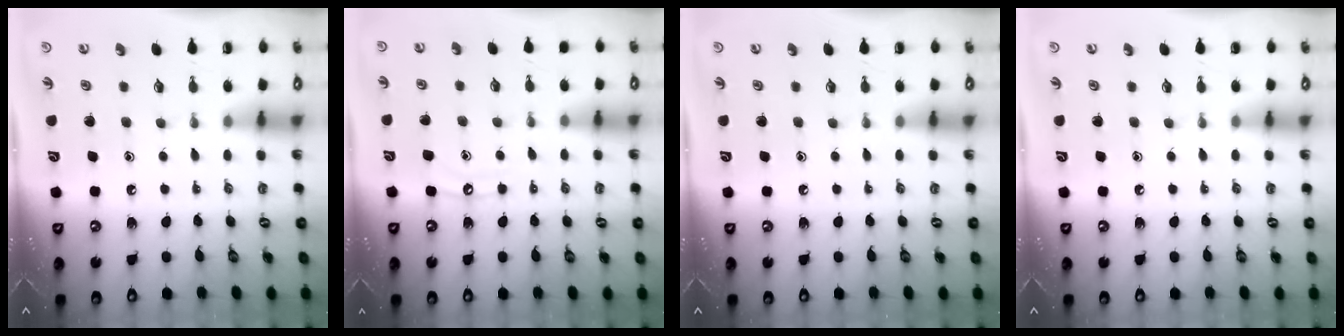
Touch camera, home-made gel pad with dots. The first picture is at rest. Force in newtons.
{"total": 5.7, "press": 5.7, "slide": 0.5}
{"total": 0.0}
{"total": 0.0}